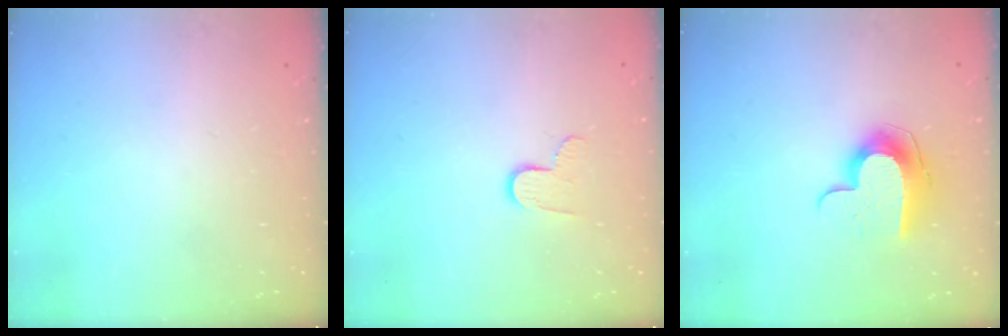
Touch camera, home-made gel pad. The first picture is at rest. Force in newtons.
{"total": 5.7, "press": 5.7, "slide": 0.4}
{"total": 10.8, "press": 10.7, "slide": 1.0}